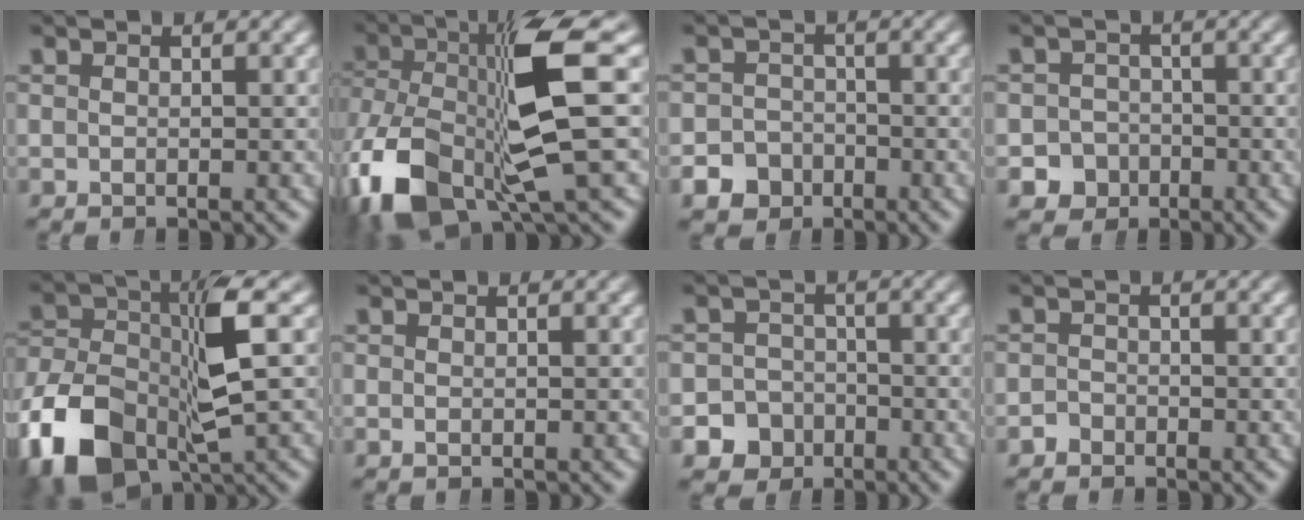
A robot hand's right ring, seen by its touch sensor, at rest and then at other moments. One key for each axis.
{"total": 12.6, "fx": -3.4, "fy": 5.6, "fz": 10.7, "tx": -0.207, "ty": -0.026, "tz": -0.032}
{"total": 5.7, "fx": -3.1, "fy": 4.7, "fz": 0.8, "tx": -0.017, "ty": -0.021, "tz": -0.053}
{"total": 6.7, "fx": -3.1, "fy": 5.9, "fz": 0.9, "tx": -0.025, "ty": -0.022, "tz": -0.054}
{"total": 10.0, "fx": -4.0, "fy": 6.2, "fz": 6.8, "tx": -0.132, "ty": -0.032, "tz": -0.050}
{"total": 0.0}
{"total": 8.6, "fx": -4.0, "fy": 7.5, "fz": 1.1, "tx": -0.030, "ty": -0.026, "tz": -0.072}
{"total": 1.3, "fx": -1.2, "fy": 0.5, "fz": -0.3, "tx": 0.005, "ty": -0.012, "tz": -0.019}